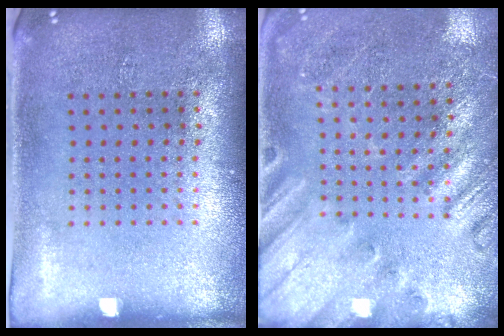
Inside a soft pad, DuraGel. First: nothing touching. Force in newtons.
{"total": 2.2, "press": 2.1, "slide": 0.8}